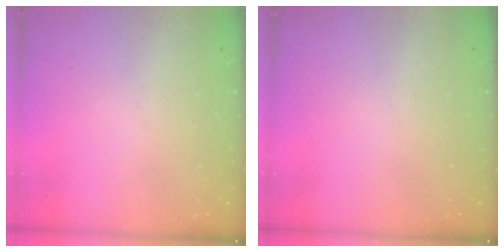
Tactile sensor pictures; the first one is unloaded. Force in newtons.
{"total": 0.0}